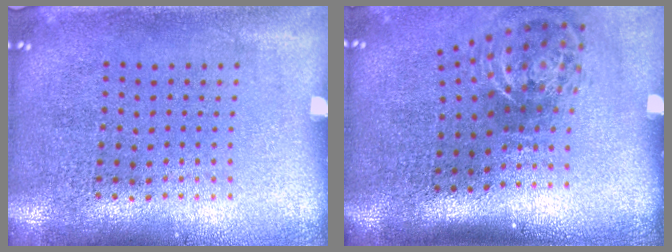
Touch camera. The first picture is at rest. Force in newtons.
{"total": 2.2, "press": 1.3, "slide": 1.8}